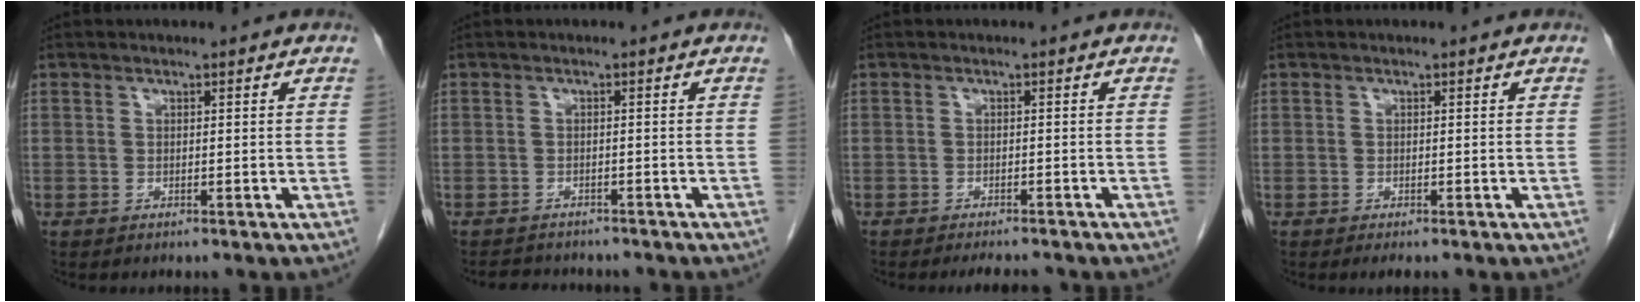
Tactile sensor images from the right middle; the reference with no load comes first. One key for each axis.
{"total": 5.3, "fx": -4.8, "fy": 1.7, "fz": 1.4, "tx": -0.025, "ty": -0.004, "tz": -0.062}
{"total": 3.7, "fx": -3.4, "fy": 0.6, "fz": 1.3, "tx": -0.017, "ty": -0.007, "tz": -0.045}
{"total": 1.1, "fx": -0.8, "fy": 0.3, "fz": 0.7, "tx": -0.011, "ty": -0.004, "tz": -0.008}